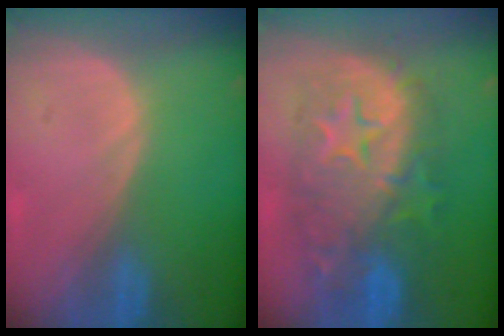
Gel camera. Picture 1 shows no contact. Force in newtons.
{"total": 11.9, "press": 11.9, "slide": 1.0}